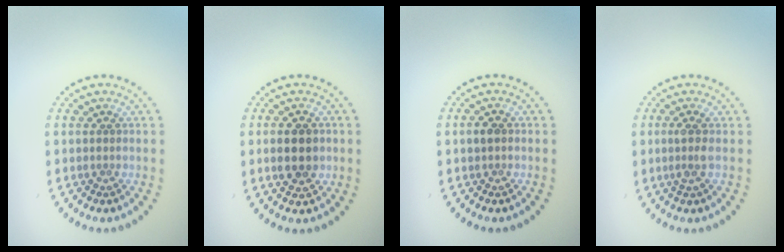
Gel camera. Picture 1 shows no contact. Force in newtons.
{"total": 3.8, "press": 3.8, "slide": 0.1}
{"total": 1.1, "press": 1.0, "slide": 0.2}
{"total": 1.5, "press": 1.2, "slide": 1.0}